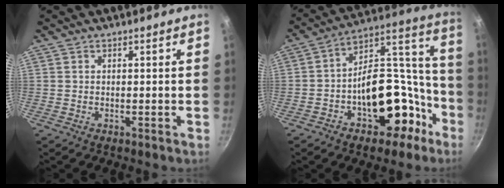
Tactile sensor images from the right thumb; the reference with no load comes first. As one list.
[{"total": 19.6, "force": [-8.3, 12.3, 12.8], "torque": [-0.115, 0.112, -0.114]}]